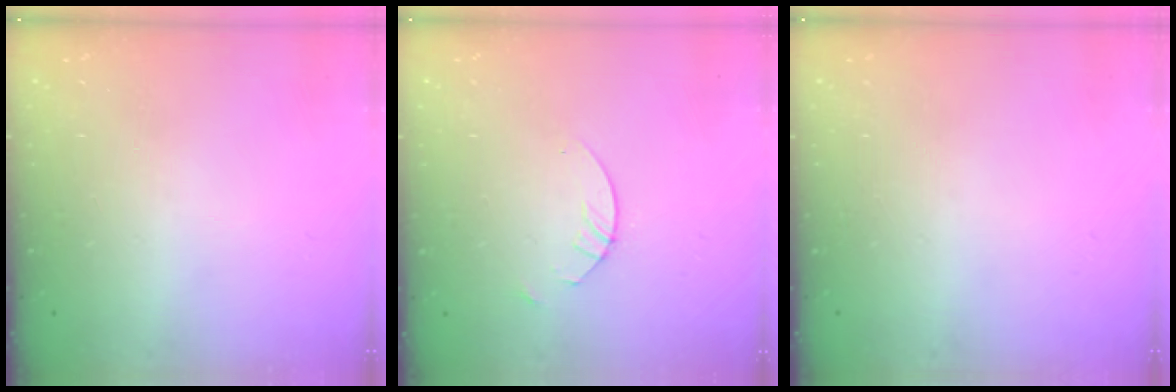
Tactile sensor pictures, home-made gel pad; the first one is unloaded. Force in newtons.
{"total": 2.4, "press": 2.4, "slide": 0.1}
{"total": 0.0}